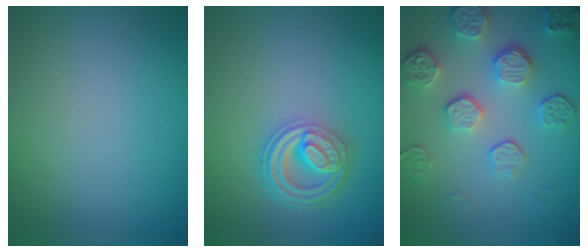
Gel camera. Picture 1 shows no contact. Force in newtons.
{"total": 4.6, "press": 3.5, "slide": 3.0}
{"total": 5.7, "press": 4.2, "slide": 3.8}